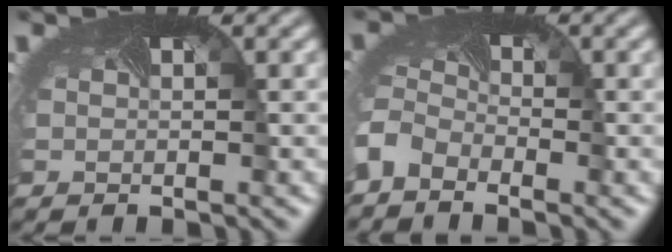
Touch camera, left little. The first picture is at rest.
{"total": 3.4, "force": [-2.5, 2.0, 1.1], "torque": [-0.035, -0.007, -0.059]}